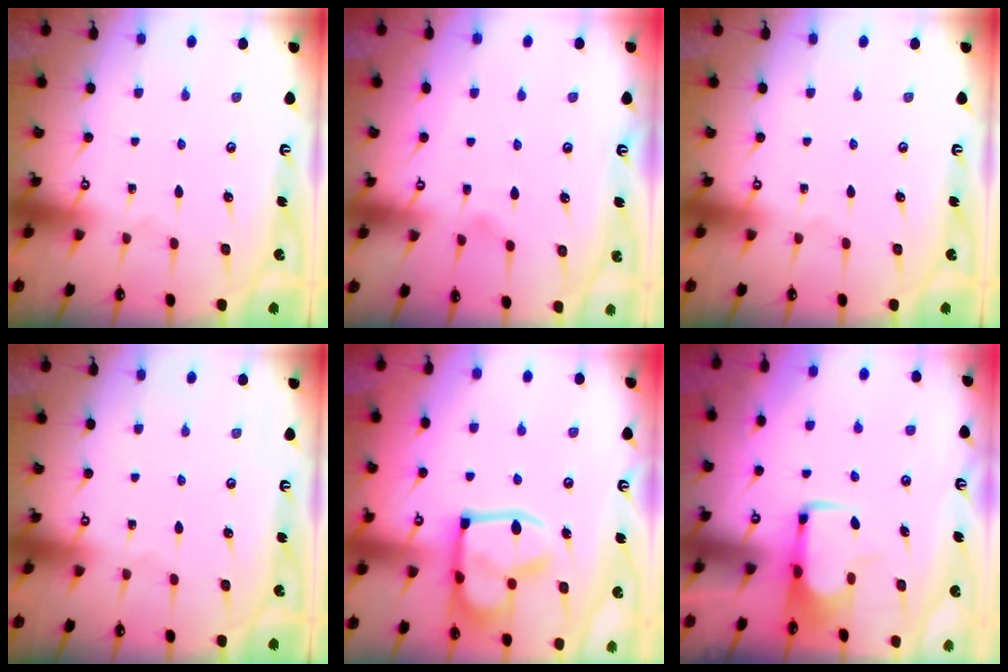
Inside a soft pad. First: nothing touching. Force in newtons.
{"total": 1.0, "press": 0.0, "slide": 1.0}
{"total": 0.0}
{"total": 0.0}
{"total": 17.4, "press": 17.4, "slide": 1.6}
{"total": 1.8, "press": 1.8, "slide": 0.5}